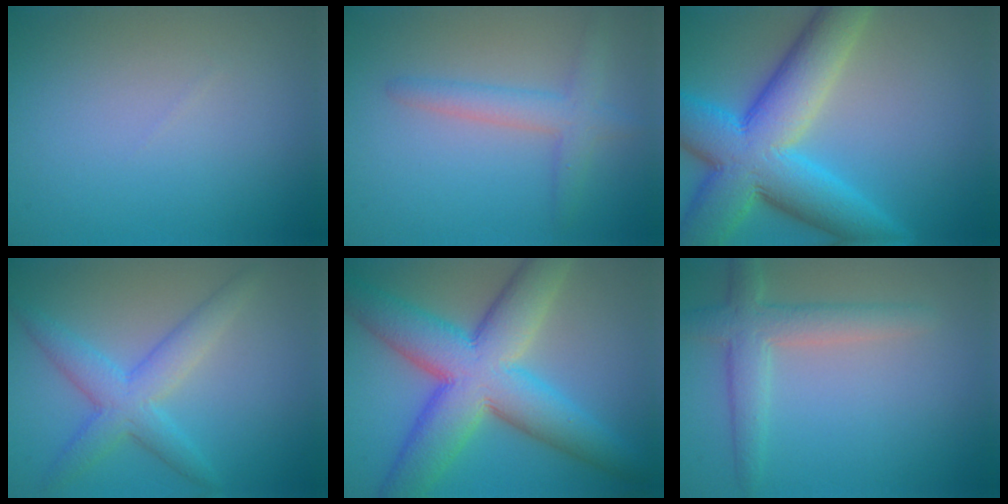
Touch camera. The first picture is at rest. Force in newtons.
{"total": 3.0, "press": 3.0, "slide": 0.1}
{"total": 10.7, "press": 10.7, "slide": 0.8}
{"total": 3.6, "press": 3.6, "slide": 0.2}
{"total": 11.7, "press": 11.7, "slide": 0.6}
{"total": 3.7, "press": 3.7, "slide": 0.3}